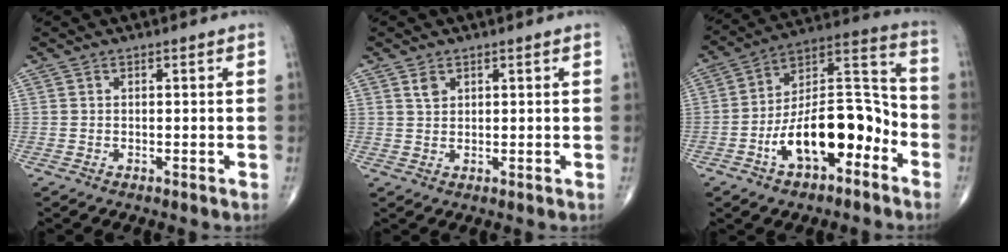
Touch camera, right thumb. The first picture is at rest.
{"total": 2.0, "force": [1.2, 1.3, 1.1], "torque": [-0.016, -0.004, 0.026]}
{"total": 18.6, "force": [-7.4, 9.1, 14.5], "torque": [-0.210, 0.071, -0.124]}